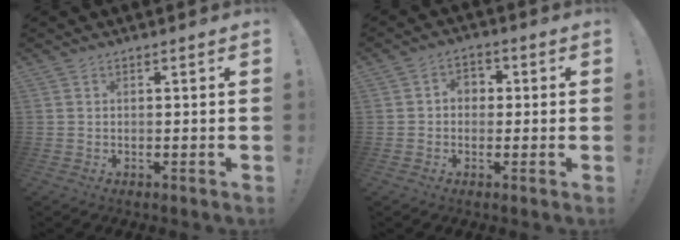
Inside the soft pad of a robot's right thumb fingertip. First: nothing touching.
{"total": 4.2, "force": [-0.3, 3.6, 2.2], "torque": [-0.037, 0.008, -0.005]}